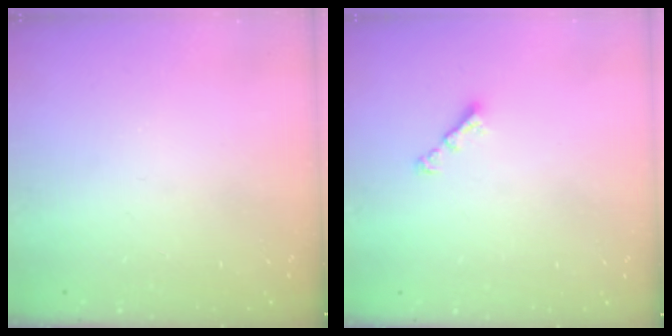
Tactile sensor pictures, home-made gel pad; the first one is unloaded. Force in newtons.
{"total": 2.9, "press": 2.8, "slide": 0.6}